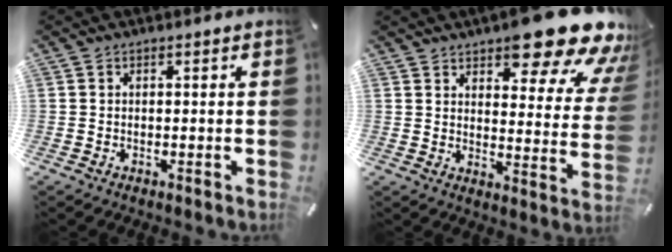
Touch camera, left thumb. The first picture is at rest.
{"total": 19.1, "force": [13.6, 7.0, 11.5], "torque": [-0.143, -0.103, 0.225]}